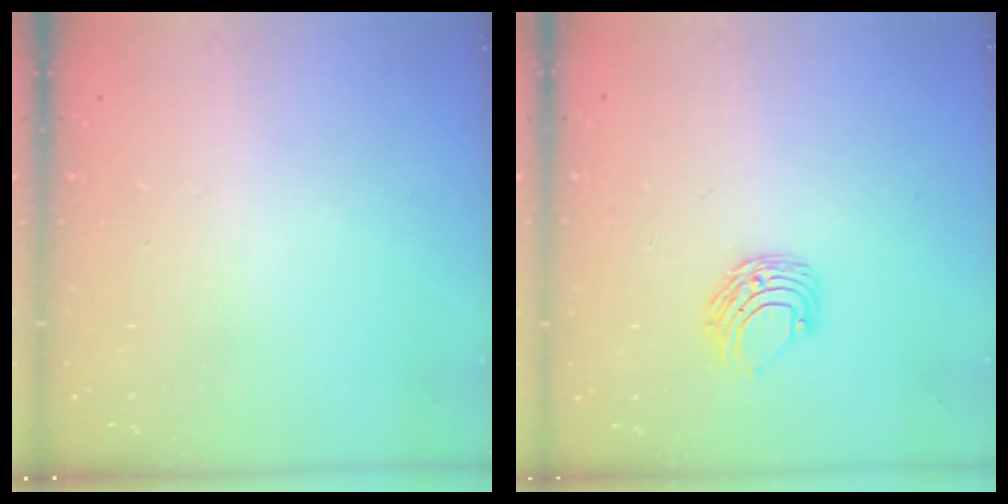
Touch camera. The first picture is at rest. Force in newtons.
{"total": 7.1, "press": 7.0, "slide": 0.7}